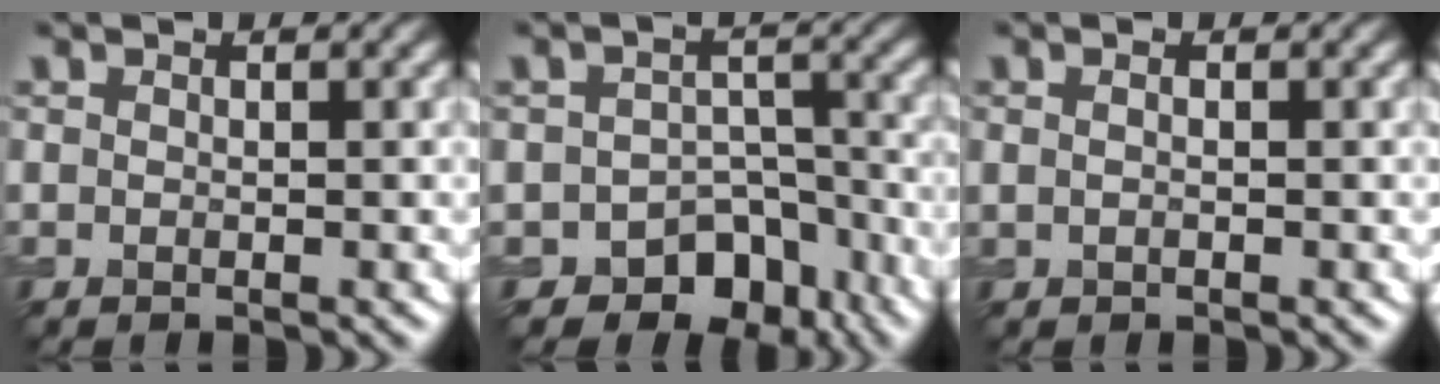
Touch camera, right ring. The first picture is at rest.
{"total": 7.6, "force": [-5.2, 4.9, 2.4], "torque": [-0.004, 0.000, -0.070]}
{"total": 0.5, "force": [0.2, 0.2, 0.4], "torque": [-0.011, -0.004, 0.001]}